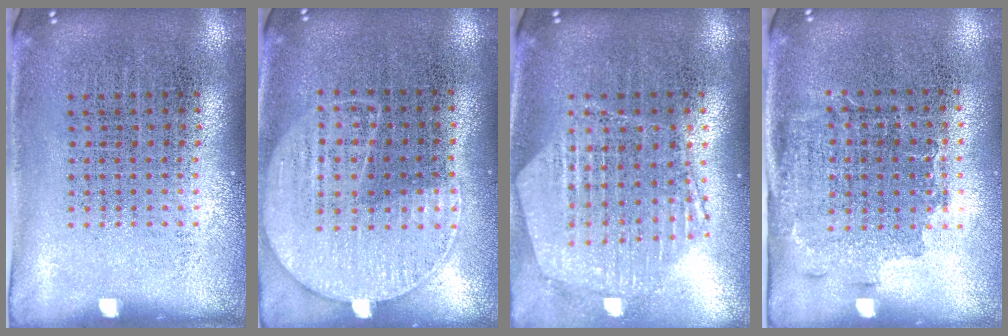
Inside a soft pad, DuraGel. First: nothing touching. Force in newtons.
{"total": 1.2, "press": 1.0, "slide": 0.6}
{"total": 1.3, "press": 1.2, "slide": 0.3}
{"total": 1.5, "press": 1.2, "slide": 0.9}